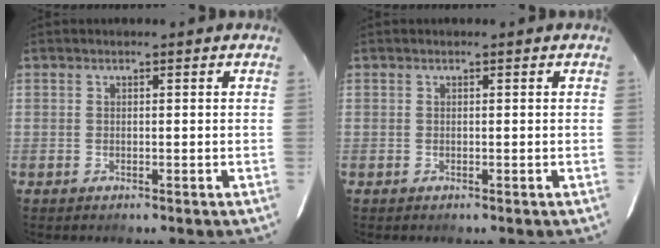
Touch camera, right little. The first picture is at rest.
{"total": 0.0}